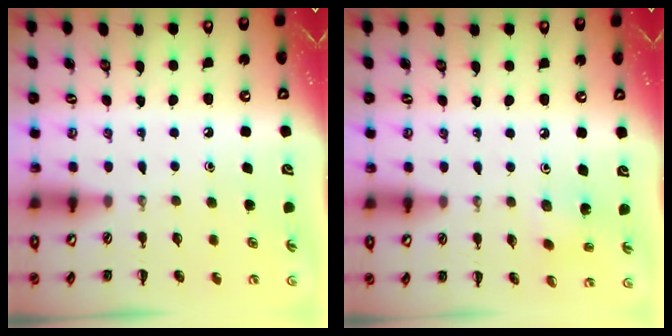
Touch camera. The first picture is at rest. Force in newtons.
{"total": 1.9, "press": 1.7, "slide": 0.7}